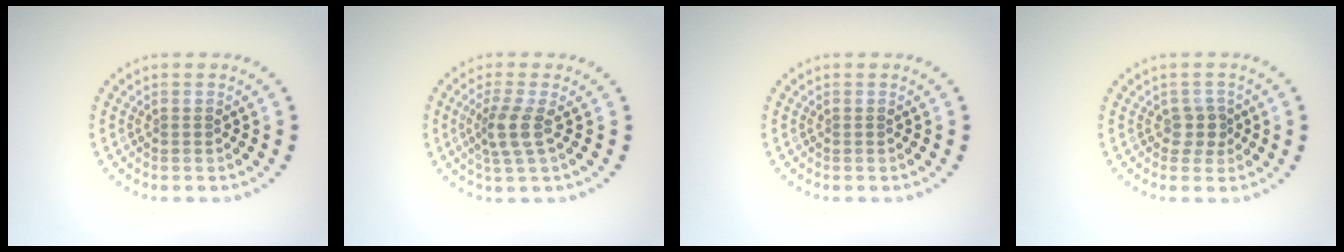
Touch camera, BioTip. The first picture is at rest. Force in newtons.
{"total": 2.7, "press": 2.1, "slide": 1.7}
{"total": 0.0}
{"total": 1.5, "press": 1.2, "slide": 0.8}